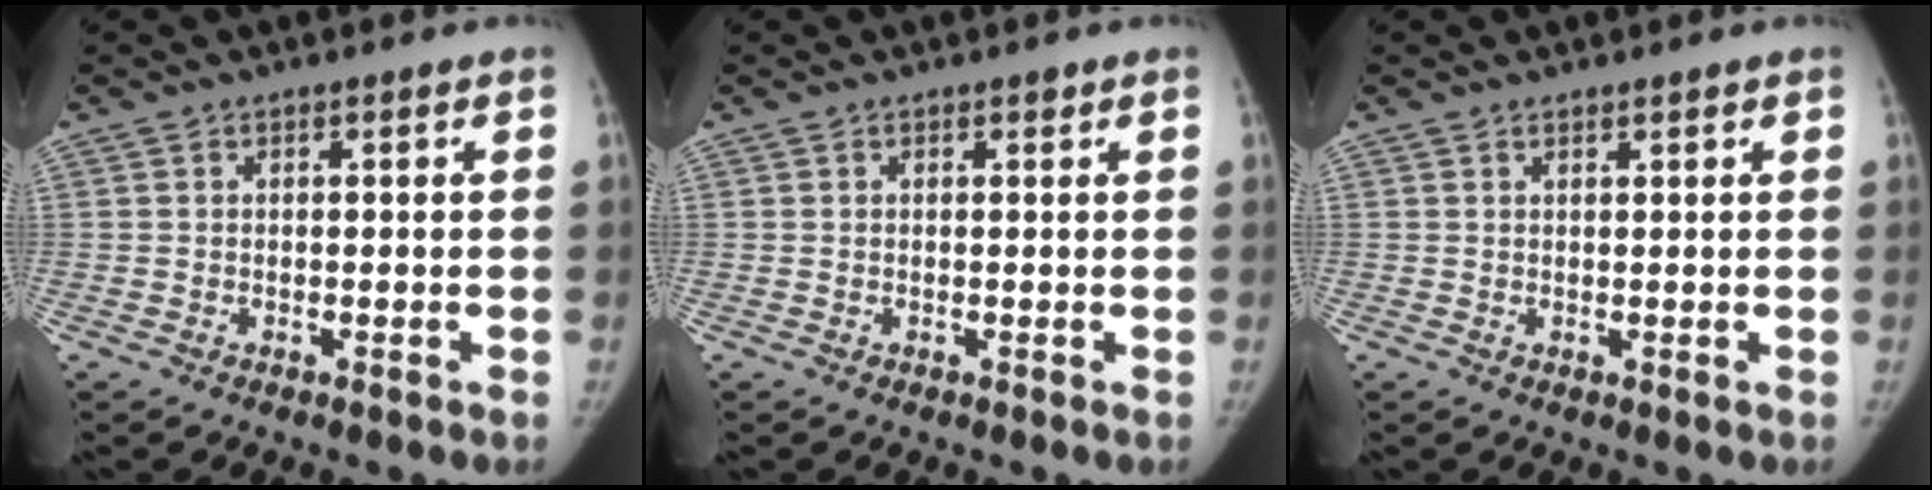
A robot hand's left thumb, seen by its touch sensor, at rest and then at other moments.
{"total": 0.5, "force": [0.4, 0.2, 0.3], "torque": [-0.005, -0.003, 0.005]}
{"total": 1.0, "force": [0.8, 0.2, 0.5], "torque": [-0.006, -0.005, 0.013]}